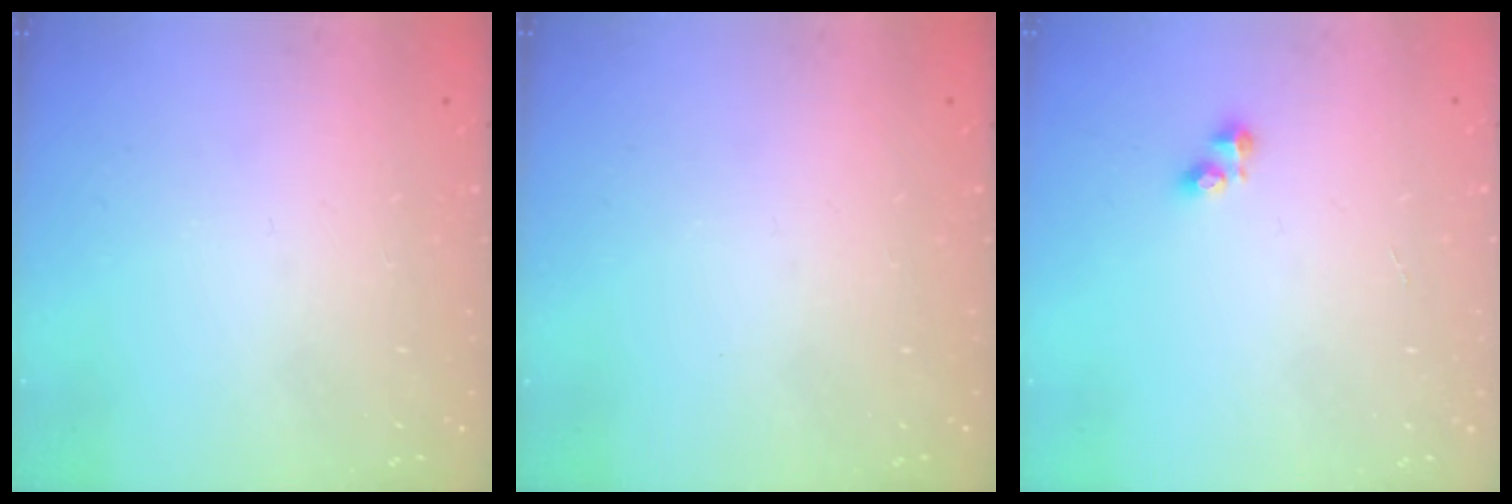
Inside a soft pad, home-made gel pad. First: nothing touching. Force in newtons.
{"total": 0.0}
{"total": 2.6, "press": 2.6, "slide": 0.4}